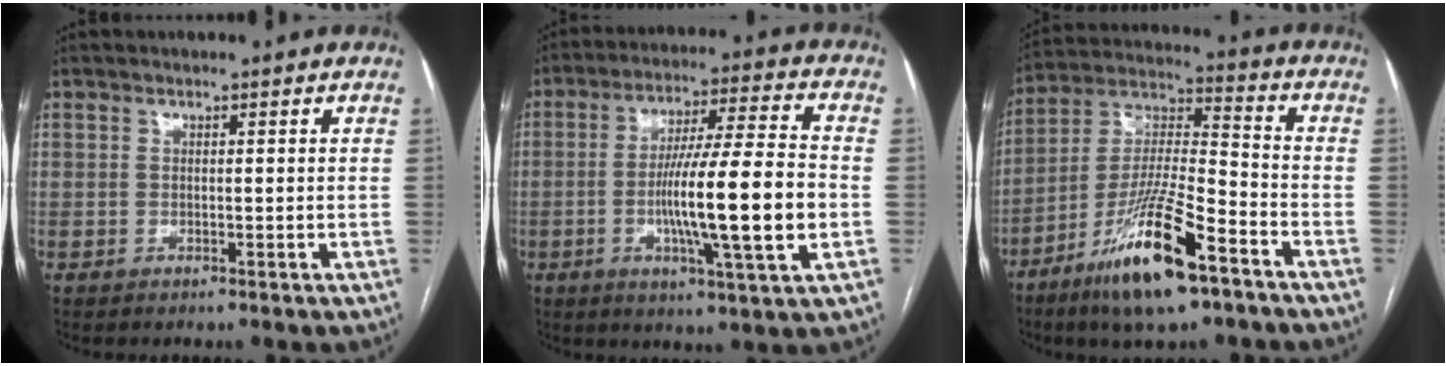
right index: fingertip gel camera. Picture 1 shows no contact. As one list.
[{"total": 16.5, "force": [-2.9, 0.3, 16.2], "torque": [-0.276, -0.003, -0.050]}, {"total": 17.0, "force": [-9.9, 2.5, 13.6], "torque": [-0.274, -0.024, -0.176]}]